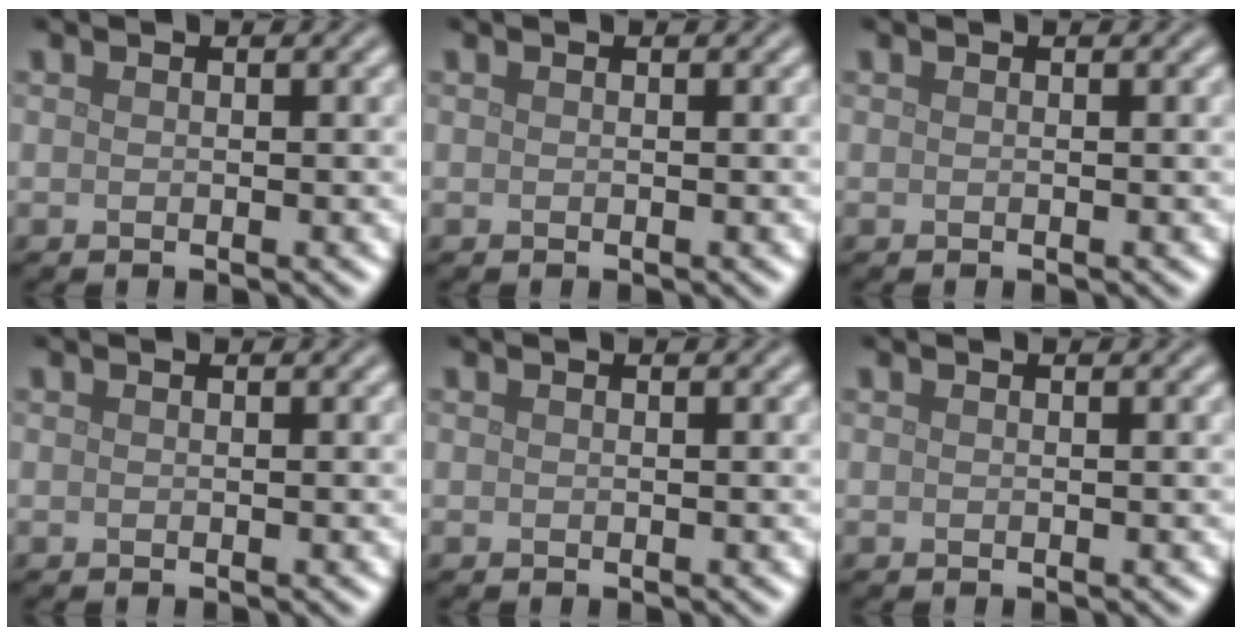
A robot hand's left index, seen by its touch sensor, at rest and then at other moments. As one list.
[{"total": 0.0}, {"total": 0.0}, {"total": 0.0}, {"total": 0.0}, {"total": 0.0}]